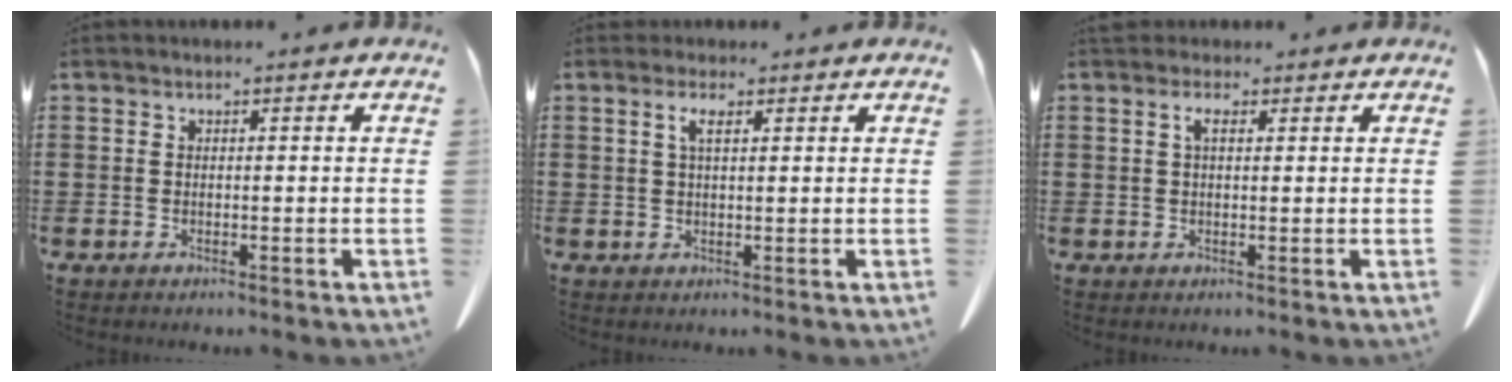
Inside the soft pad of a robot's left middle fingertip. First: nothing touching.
{"total": 2.6, "force": [1.1, 0.7, 2.2], "torque": [-0.048, 0.002, 0.019]}
{"total": 2.4, "force": [1.0, 0.9, 2.0], "torque": [-0.043, 0.004, 0.018]}